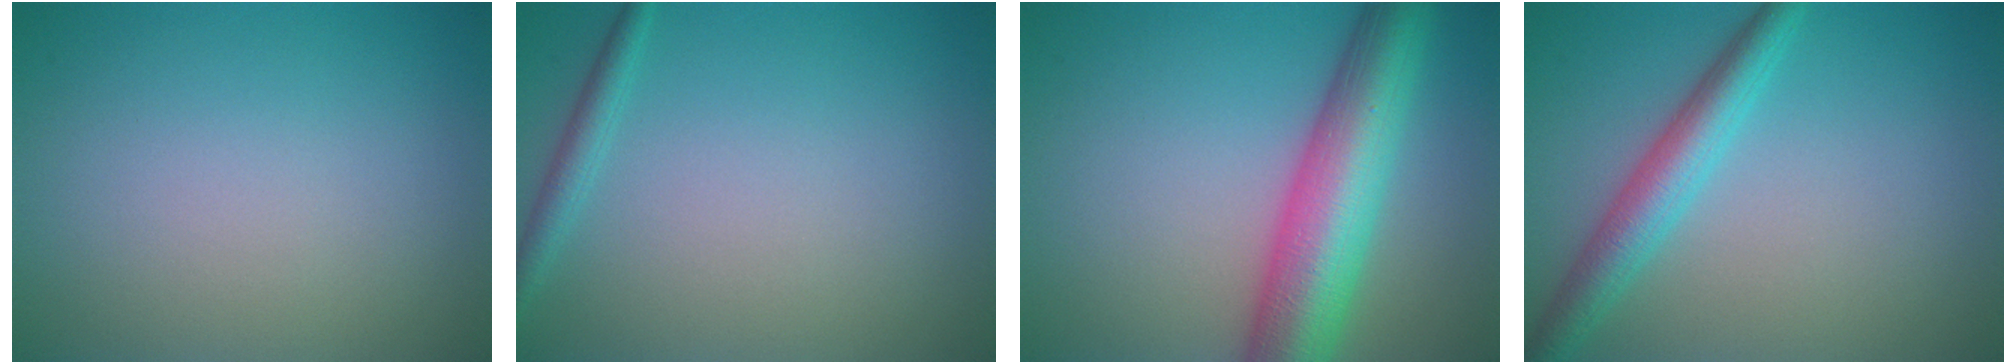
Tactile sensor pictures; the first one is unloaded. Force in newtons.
{"total": 1.5, "press": 1.4, "slide": 0.1}
{"total": 9.3, "press": 9.3, "slide": 0.3}
{"total": 3.9, "press": 3.9, "slide": 0.0}